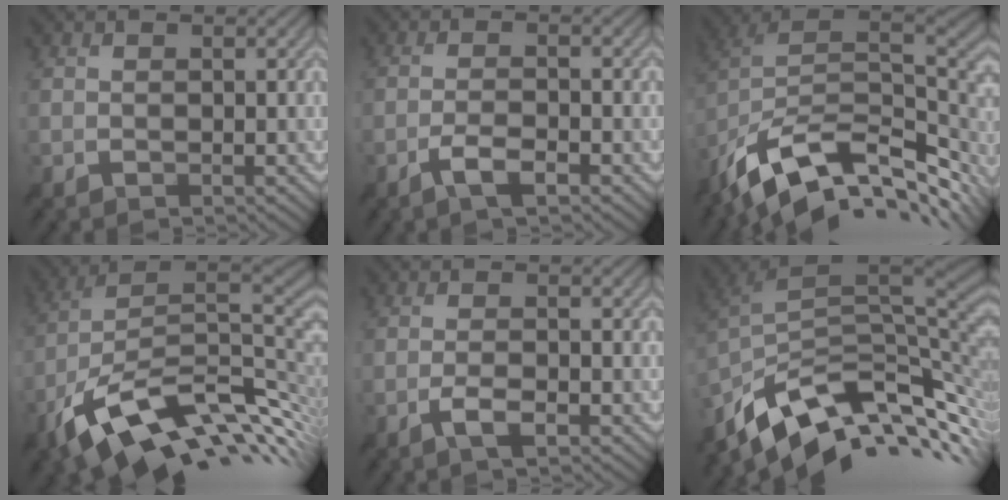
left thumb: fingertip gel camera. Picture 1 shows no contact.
{"total": 3.6, "force": [-2.2, 0.9, 2.7], "torque": [-0.055, 0.004, -0.046]}
{"total": 15.9, "force": [-7.6, 8.3, 11.2], "torque": [-0.225, -0.022, -0.117]}
{"total": 15.9, "force": [-5.0, 7.4, 13.2], "torque": [-0.256, 0.001, -0.097]}
{"total": 3.0, "force": [-1.5, 0.8, 2.4], "torque": [-0.046, 0.005, -0.031]}
{"total": 11.1, "force": [-5.0, 5.0, 8.6], "torque": [-0.189, -0.009, -0.086]}